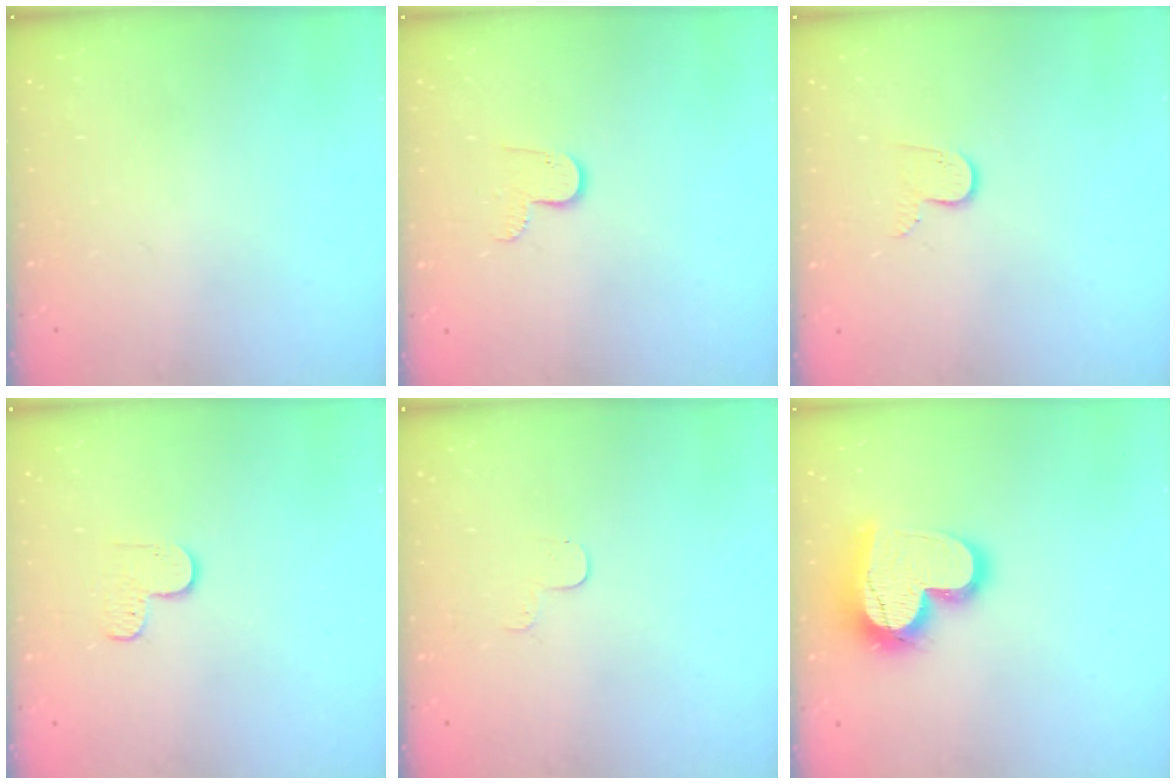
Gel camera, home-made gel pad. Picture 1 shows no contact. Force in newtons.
{"total": 5.8, "press": 5.8, "slide": 0.5}
{"total": 6.4, "press": 6.3, "slide": 0.6}
{"total": 3.5, "press": 3.5, "slide": 0.4}
{"total": 3.4, "press": 3.4, "slide": 0.4}
{"total": 18.6, "press": 18.5, "slide": 1.5}